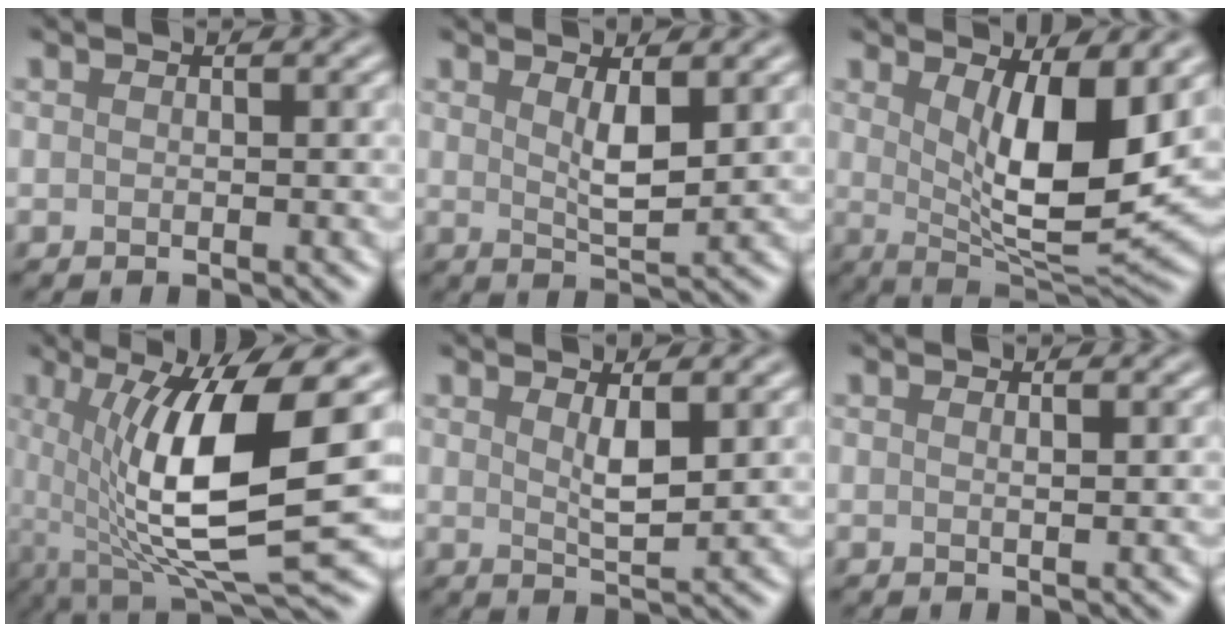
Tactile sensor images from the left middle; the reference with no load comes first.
{"total": 2.6, "force": [1.0, 0.6, 2.3], "torque": [-0.045, -0.008, 0.021]}
{"total": 8.8, "force": [2.1, 2.8, 8.1], "torque": [-0.135, -0.023, 0.044]}
{"total": 11.6, "force": [0.9, 3.1, 11.2], "torque": [-0.196, -0.015, 0.020]}
{"total": 2.2, "force": [0.9, 0.4, 1.9], "torque": [-0.037, -0.007, 0.018]}
{"total": 0.7, "force": [0.2, 0.2, 0.6], "torque": [-0.004, 0.002, 0.000]}